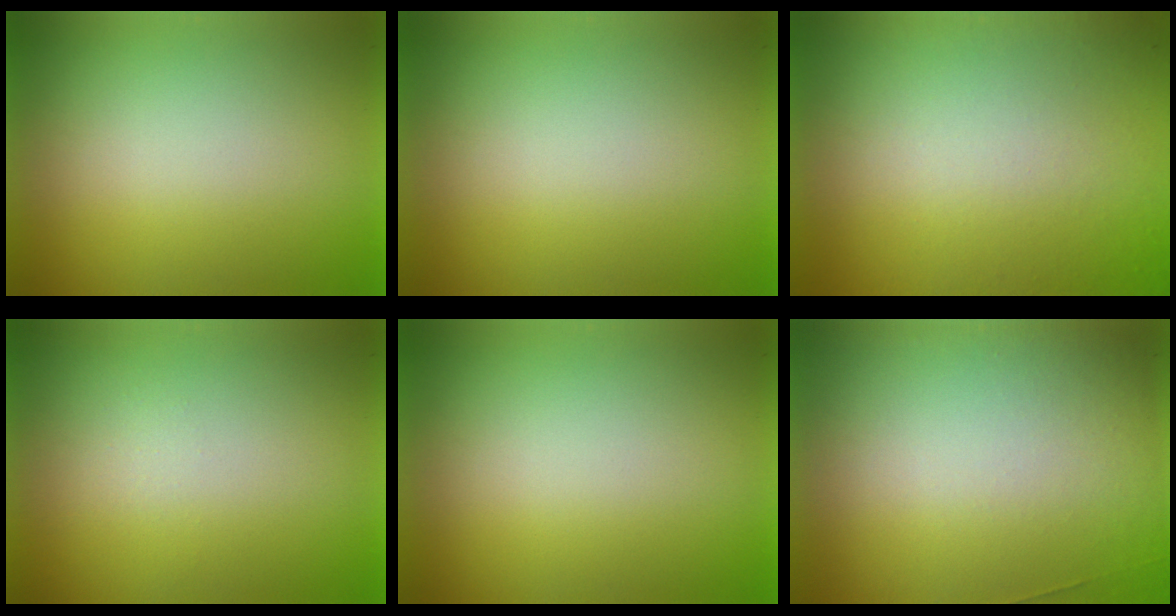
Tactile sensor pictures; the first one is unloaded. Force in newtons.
{"total": 0.0}
{"total": 6.0}
{"total": 1.3}
{"total": 0.0}
{"total": 1.7}